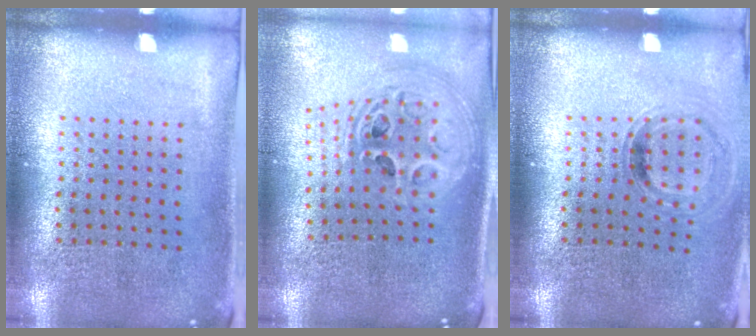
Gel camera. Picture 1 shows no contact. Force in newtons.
{"total": 2.5, "press": 1.9, "slide": 1.6}
{"total": 0.8, "press": 0.8, "slide": 0.1}